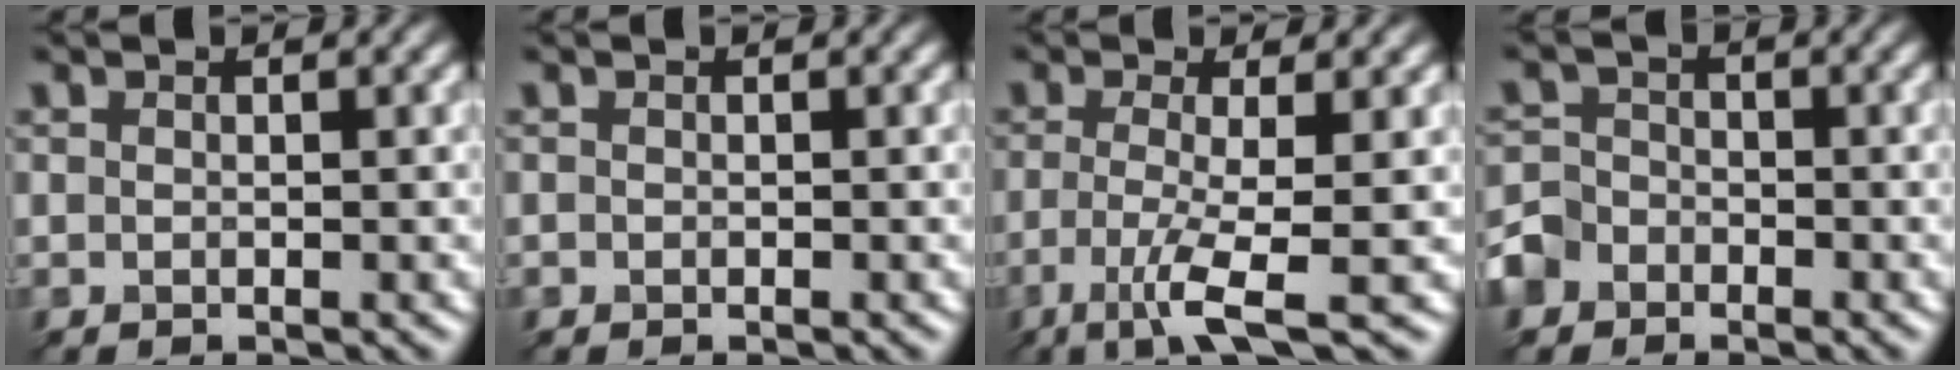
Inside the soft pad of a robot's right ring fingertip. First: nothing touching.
{"total": 1.1, "force": [-0.5, -0.6, -0.7], "torque": [-0.002, -0.002, 0.005]}
{"total": 4.5, "force": [-2.6, 0.0, 3.7], "torque": [-0.087, 0.002, -0.038]}
{"total": 3.1, "force": [-2.6, 1.6, -0.5], "torque": [-0.002, 0.003, -0.038]}